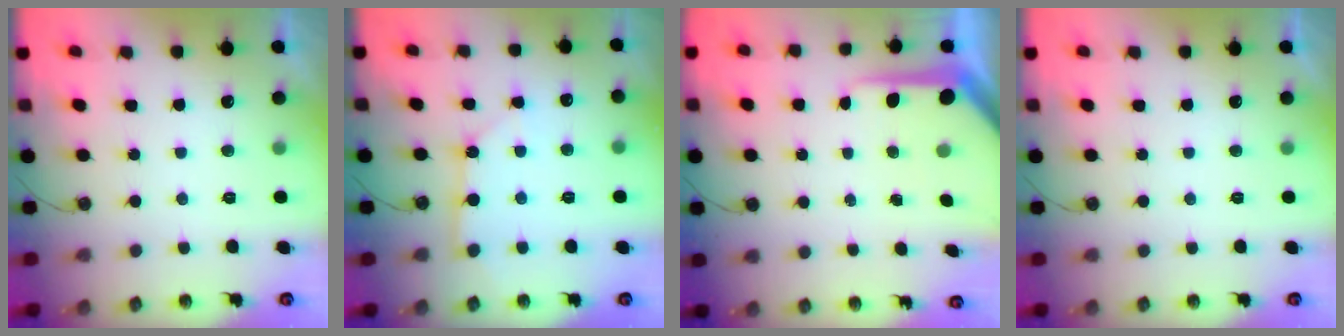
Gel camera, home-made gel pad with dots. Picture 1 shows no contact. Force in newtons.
{"total": 2.8, "press": 2.8, "slide": 0.2}
{"total": 7.1, "press": 7.0, "slide": 0.8}
{"total": 0.0}